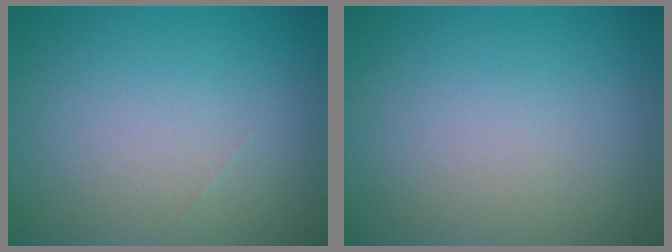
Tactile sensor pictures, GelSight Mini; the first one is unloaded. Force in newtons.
{"total": 0.0}